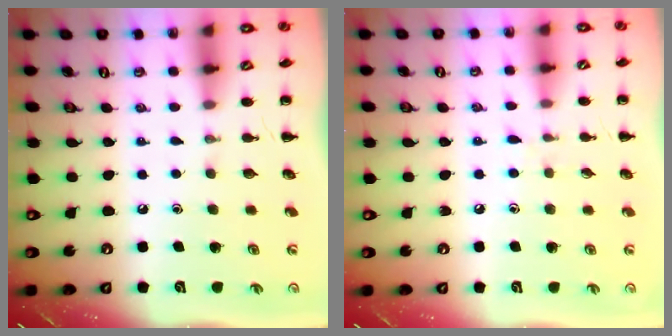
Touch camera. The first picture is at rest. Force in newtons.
{"total": 3.7, "press": 3.3, "slide": 1.7}